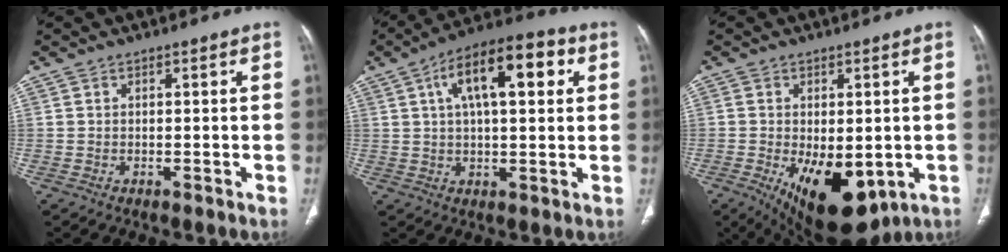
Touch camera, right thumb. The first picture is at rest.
{"total": 15.7, "force": [5.1, 6.5, 13.4], "torque": [-0.192, 0.019, 0.073]}
{"total": 15.1, "force": [-4.6, 8.0, 12.0], "torque": [-0.176, -0.018, -0.044]}